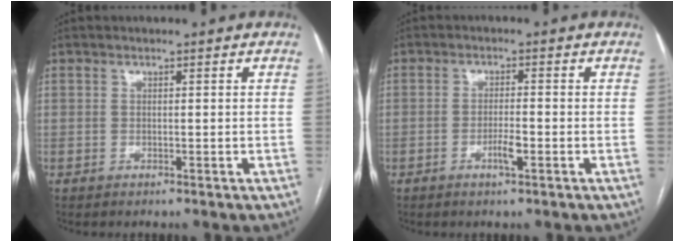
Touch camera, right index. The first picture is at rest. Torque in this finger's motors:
{"motor_torque": [0.21, -0.03, -0.02, 0.04]}